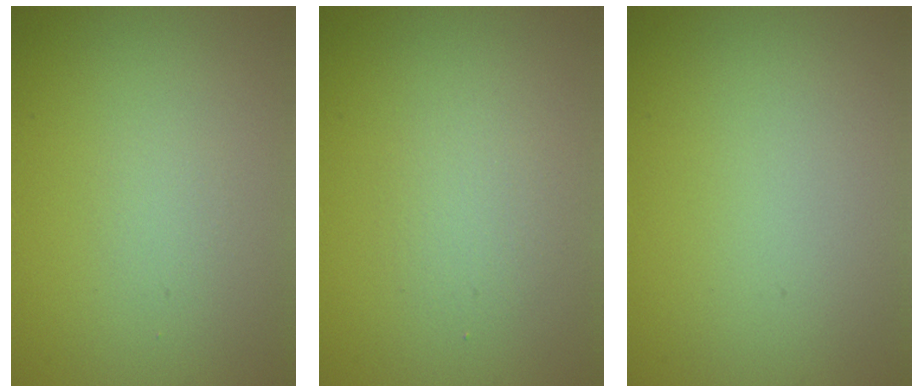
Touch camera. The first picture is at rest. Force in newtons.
{"total": 1.6, "press": 1.6, "slide": 0.1}
{"total": 0.0}